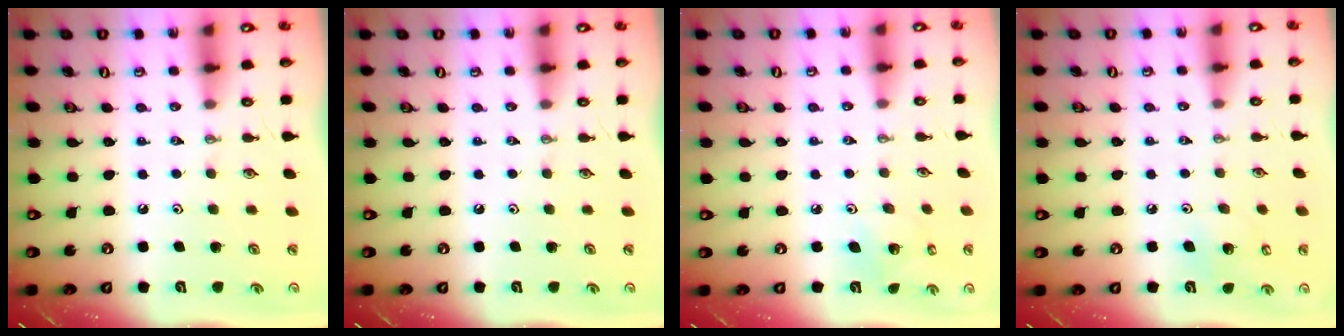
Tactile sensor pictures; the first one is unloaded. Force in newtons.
{"total": 0.0}
{"total": 3.4, "press": 3.4, "slide": 0.2}
{"total": 7.8, "press": 7.8, "slide": 0.8}